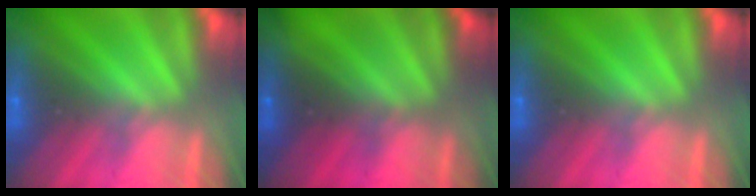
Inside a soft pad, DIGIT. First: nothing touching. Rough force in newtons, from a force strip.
{"total": 2.1}
{"total": 0.0}